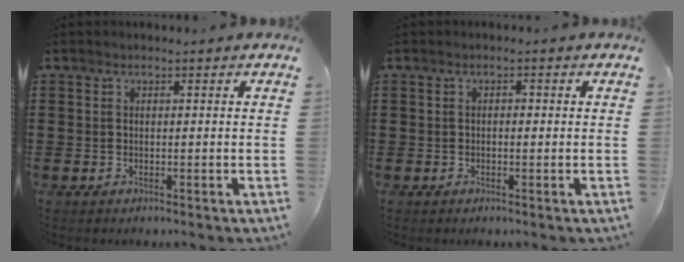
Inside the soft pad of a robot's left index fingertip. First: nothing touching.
{"total": 0.6, "force": [-0.2, 0.3, 0.5], "torque": [-0.012, -0.003, -0.004]}